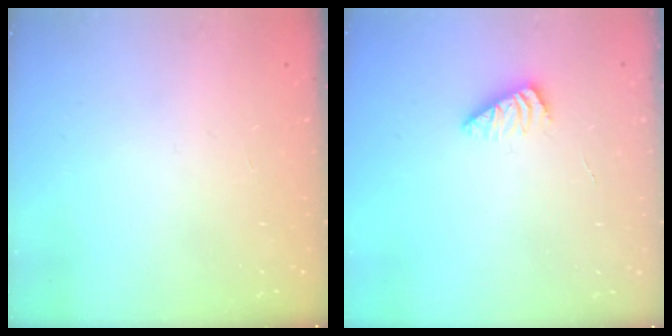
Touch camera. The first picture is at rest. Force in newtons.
{"total": 2.8, "press": 2.8, "slide": 0.4}